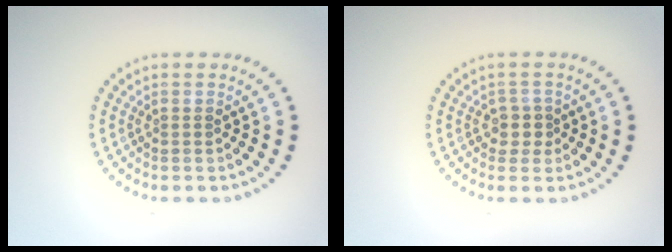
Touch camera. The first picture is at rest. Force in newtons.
{"total": 1.8, "press": 1.6, "slide": 0.9}